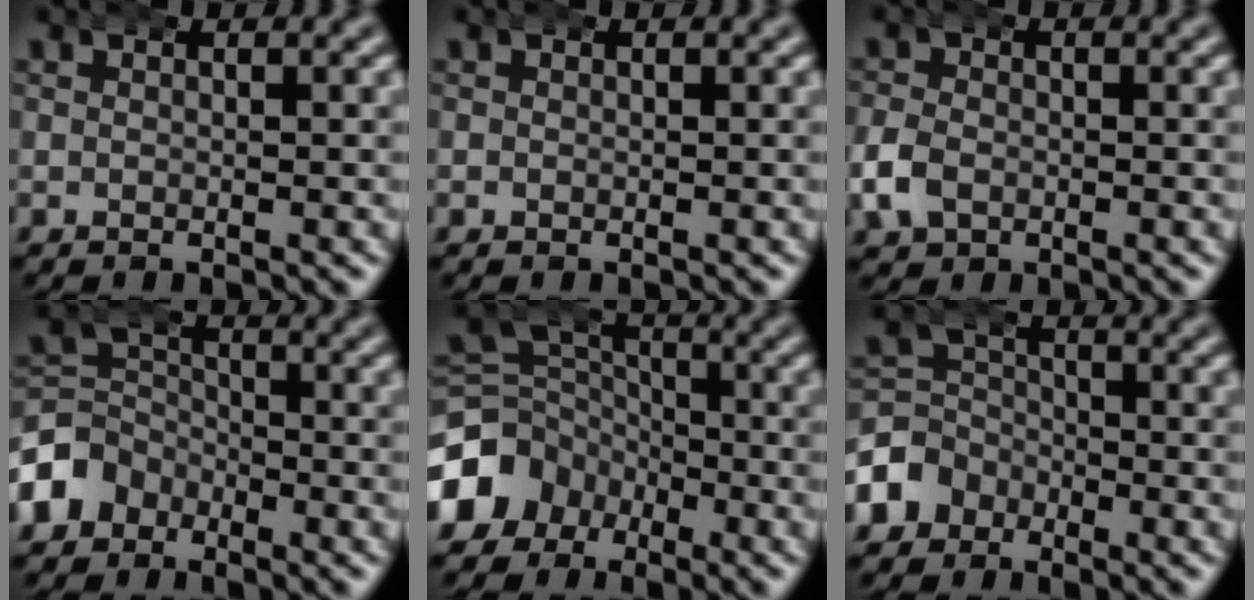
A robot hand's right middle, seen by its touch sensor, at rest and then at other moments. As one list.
[{"total": 0.0}, {"total": 2.6, "force": [-0.9, 2.2, 1.2], "torque": [-0.035, 0.002, -0.019]}, {"total": 5.2, "force": [-2.3, 4.5, 1.2], "torque": [-0.036, -0.016, -0.043]}, {"total": 8.1, "force": [-2.4, 7.2, 2.7], "torque": [-0.060, -0.025, -0.047]}, {"total": 5.1, "force": [-2.5, 4.3, 1.0], "torque": [-0.030, -0.013, -0.045]}]